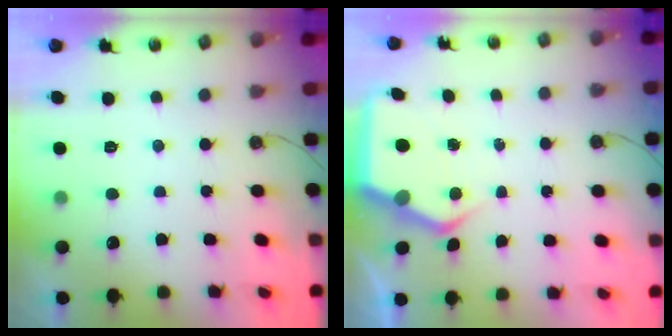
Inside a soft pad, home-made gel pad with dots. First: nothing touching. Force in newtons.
{"total": 5.3, "press": 5.3, "slide": 0.5}